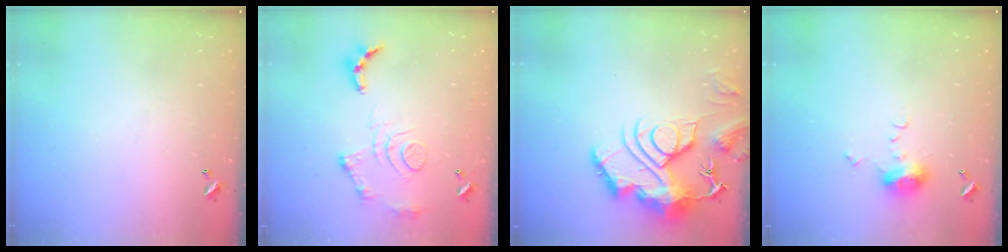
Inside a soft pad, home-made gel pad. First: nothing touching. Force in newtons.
{"total": 12.5, "press": 12.5, "slide": 1.1}
{"total": 17.8, "press": 17.8, "slide": 1.8}
{"total": 6.2, "press": 6.2, "slide": 0.7}